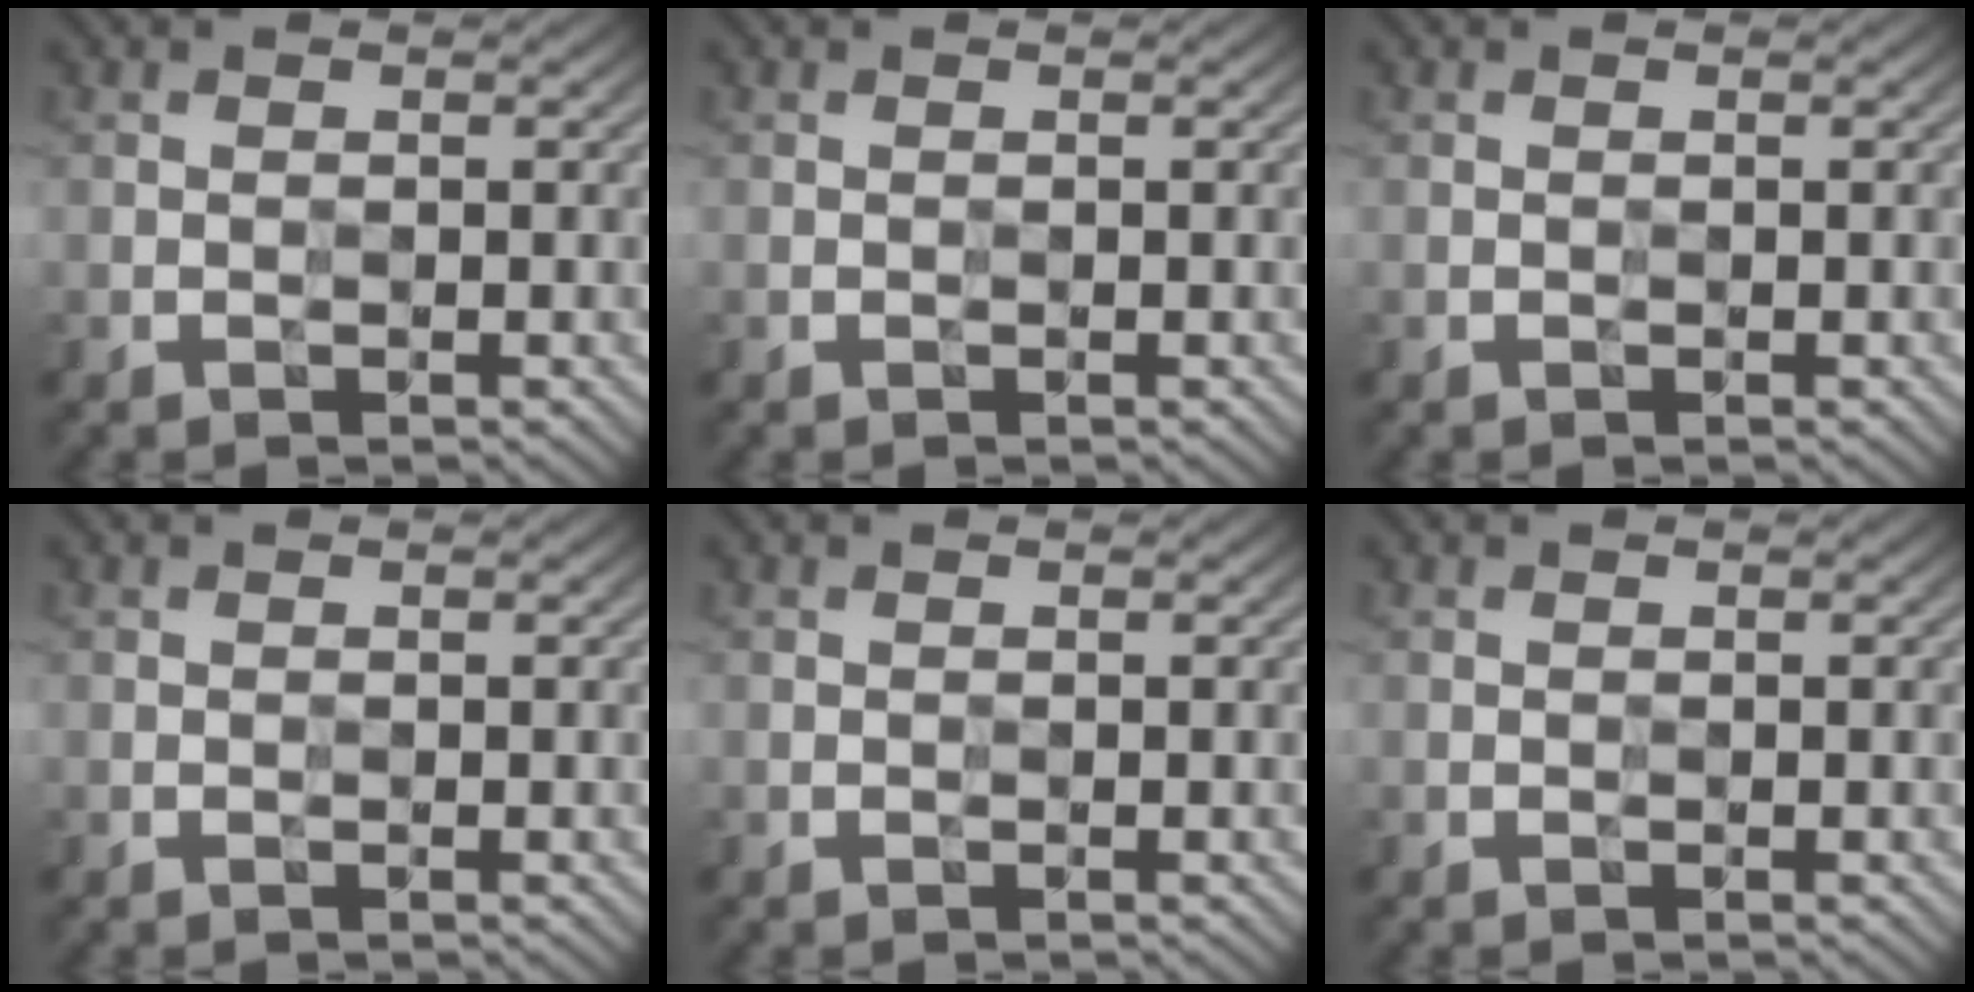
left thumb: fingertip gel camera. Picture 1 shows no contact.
{"total": 0.0}
{"total": 0.0}
{"total": 0.0}
{"total": 0.0}
{"total": 0.0}